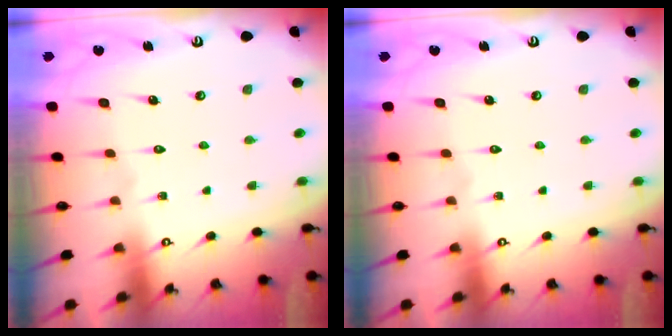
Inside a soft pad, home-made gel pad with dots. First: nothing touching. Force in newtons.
{"total": 0.0}